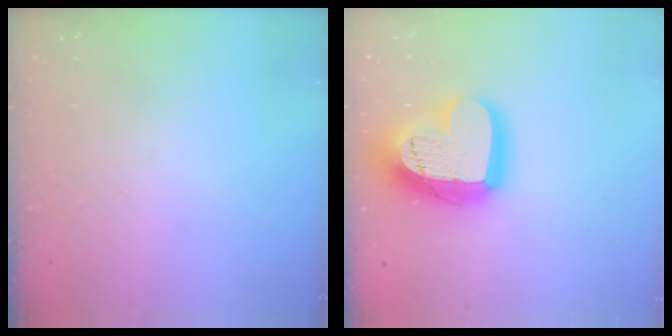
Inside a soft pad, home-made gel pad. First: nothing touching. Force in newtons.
{"total": 24.2, "press": 24.1, "slide": 1.8}